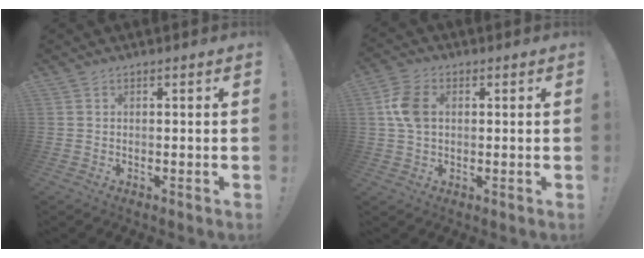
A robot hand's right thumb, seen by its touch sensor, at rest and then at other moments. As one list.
[{"total": 8.3, "force": [1.5, 5.8, 5.7], "torque": [-0.117, 0.007, 0.029]}]